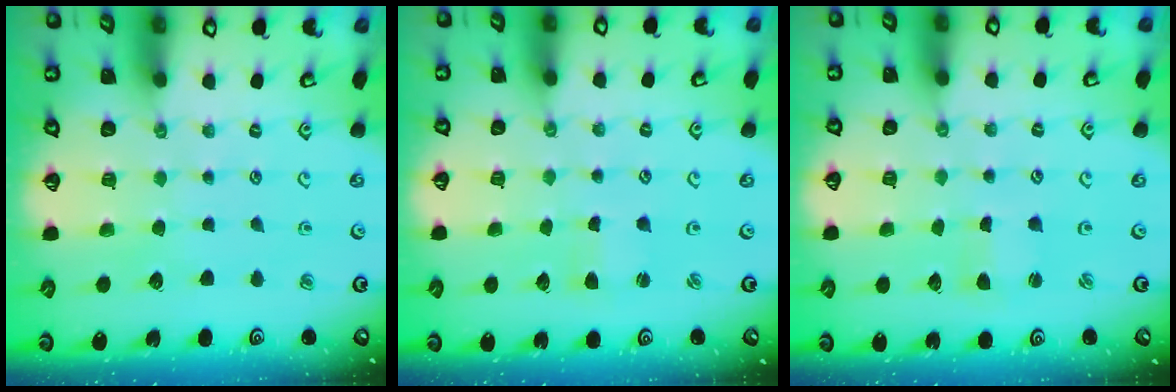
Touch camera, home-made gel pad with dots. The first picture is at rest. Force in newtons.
{"total": 1.9, "press": 1.9, "slide": 0.3}
{"total": 0.8, "press": 0.8, "slide": 0.1}